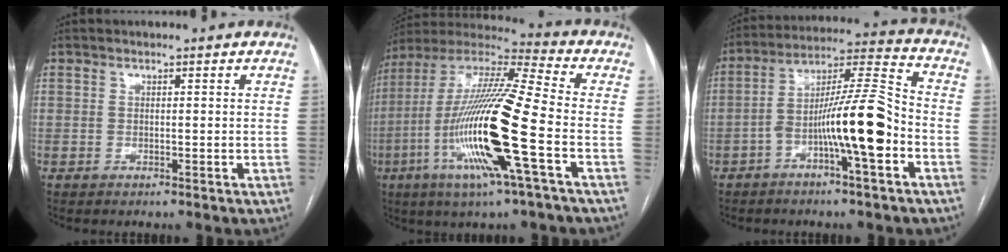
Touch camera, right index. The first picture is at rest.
{"total": 21.0, "force": [-5.9, 0.7, 20.2], "torque": [-0.422, -0.021, -0.121]}
{"total": 13.2, "force": [-4.5, 1.2, 12.3], "torque": [-0.217, 0.023, -0.077]}